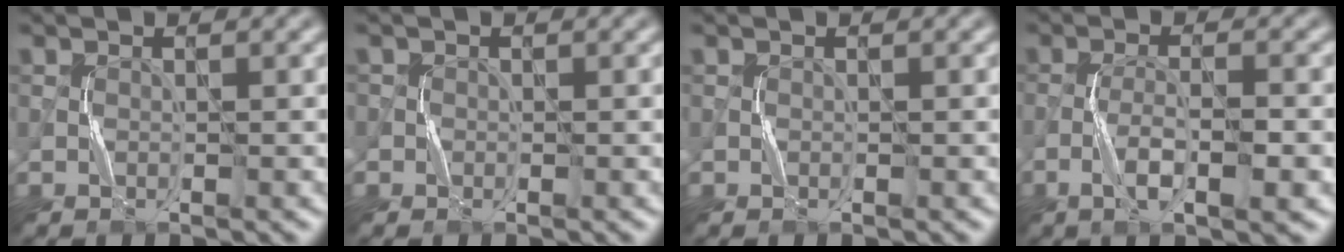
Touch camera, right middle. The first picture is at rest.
{"total": 0.9, "force": [-0.1, 0.9, -0.1], "torque": [0.012, -0.003, -0.006]}
{"total": 0.0}
{"total": 4.0, "force": [-1.6, 0.9, 3.5], "torque": [-0.068, 0.004, -0.032]}